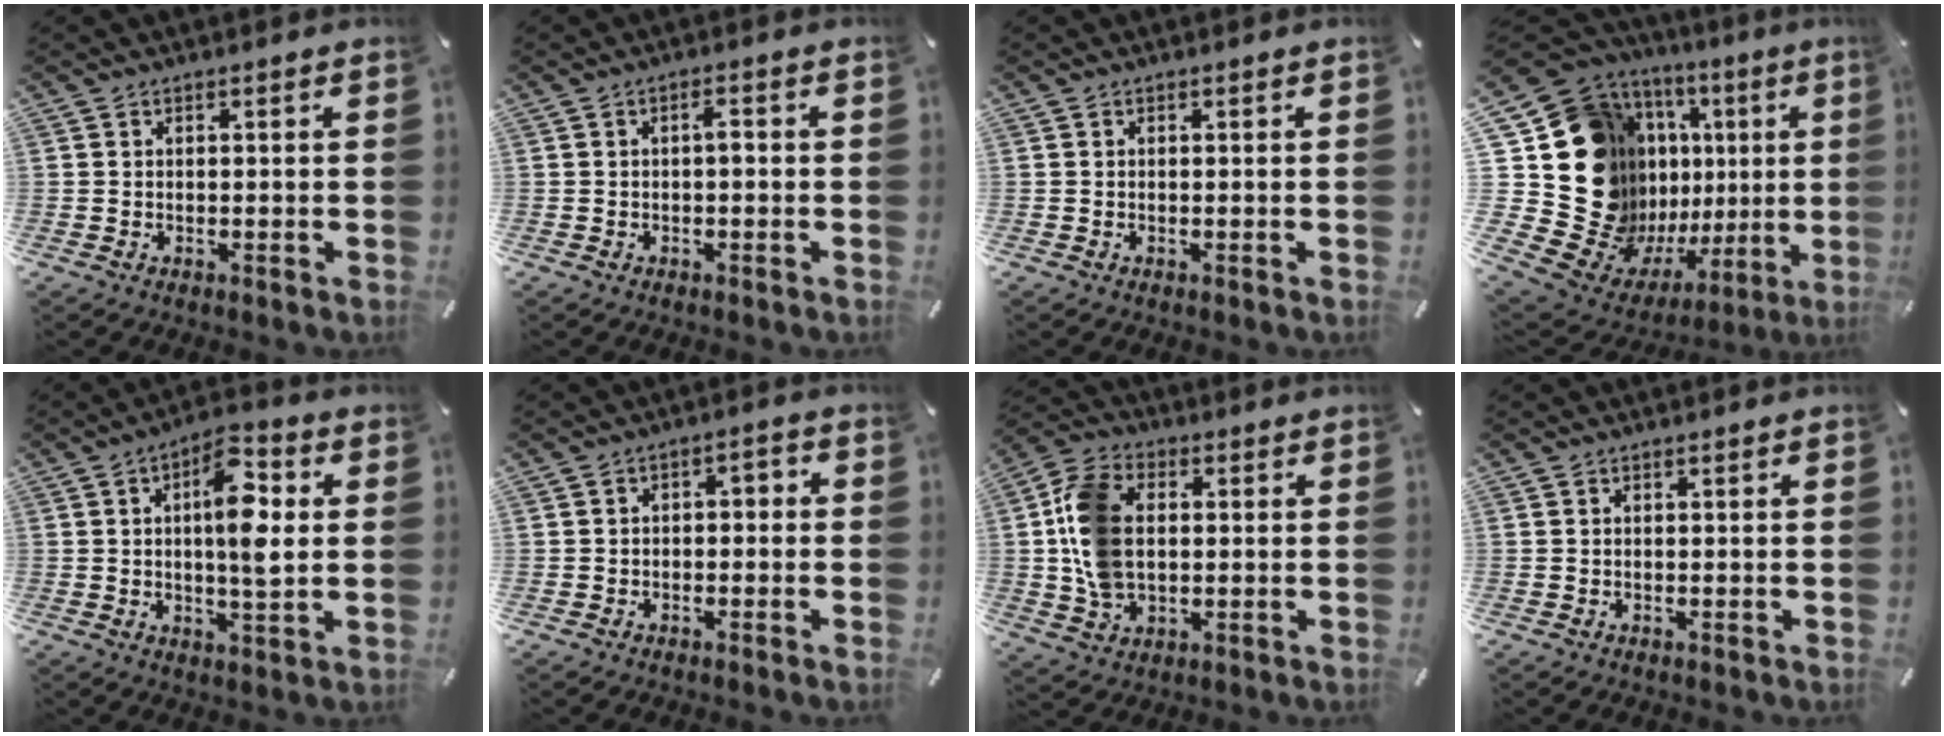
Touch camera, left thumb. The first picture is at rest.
{"total": 2.2, "force": [-0.2, 0.9, 2.0], "torque": [-0.040, 0.008, -0.007]}
{"total": 0.0}
{"total": 27.3, "force": [3.7, 19.8, 18.5], "torque": [-0.287, -0.091, 0.135]}
{"total": 11.6, "force": [2.2, 4.2, 10.6], "torque": [-0.163, -0.009, 0.029]}
{"total": 2.9, "force": [-2.0, 1.6, 1.3], "torque": [-0.023, 0.016, -0.042]}
{"total": 12.9, "force": [0.6, 9.3, 8.9], "torque": [-0.203, 0.014, 0.016]}
{"total": 0.0}